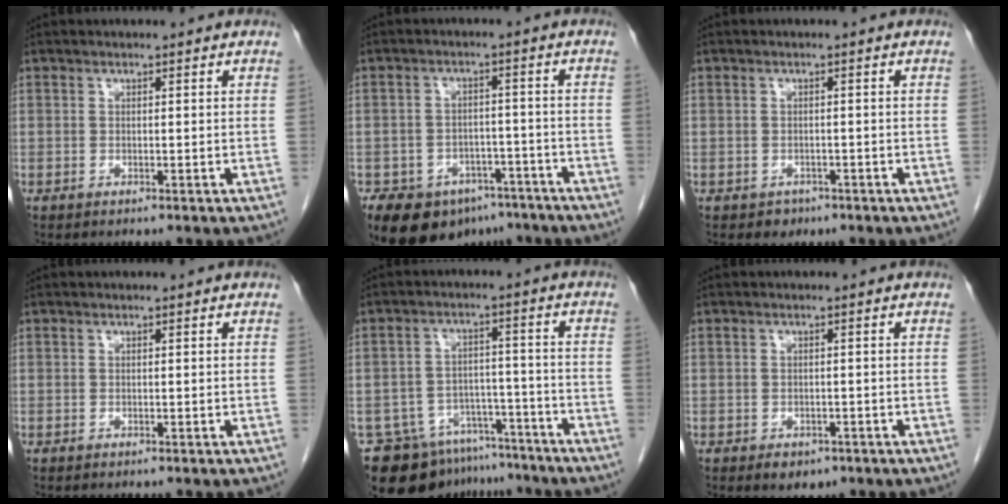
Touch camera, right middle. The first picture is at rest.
{"total": 12.2, "force": [-8.6, 7.0, 5.0], "torque": [-0.074, 0.009, -0.127]}
{"total": 1.6, "force": [-1.0, 1.3, 0.2], "torque": [-0.007, 0.004, -0.012]}
{"total": 0.0}
{"total": 13.0, "force": [-10.4, 7.1, 3.2], "torque": [-0.056, 0.026, -0.152]}
{"total": 2.6, "force": [-1.5, 1.7, 1.2], "torque": [-0.012, 0.001, -0.010]}